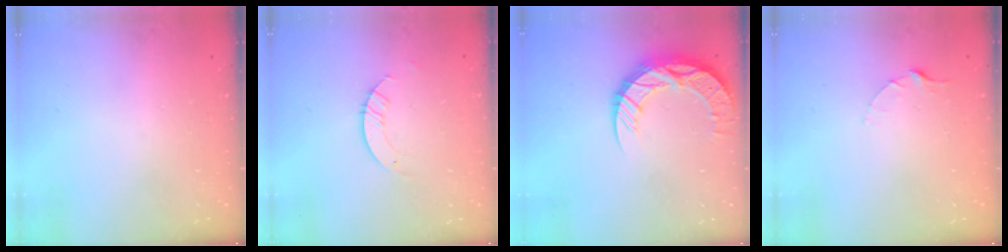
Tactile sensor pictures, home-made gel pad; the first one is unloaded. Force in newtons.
{"total": 3.2, "press": 3.2, "slide": 0.3}
{"total": 13.3, "press": 13.2, "slide": 1.0}
{"total": 2.5, "press": 2.5, "slide": 0.3}